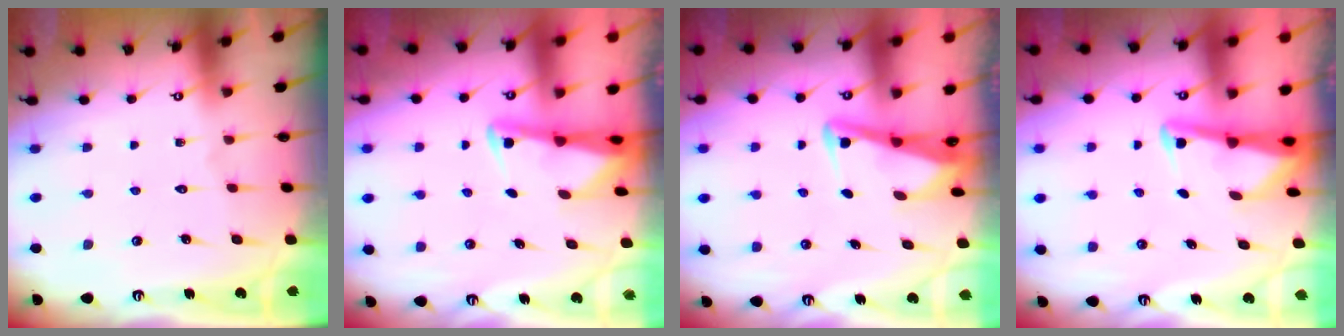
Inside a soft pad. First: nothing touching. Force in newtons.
{"total": 2.3, "press": 2.2, "slide": 0.3}
{"total": 3.5, "press": 3.4, "slide": 0.8}
{"total": 3.1, "press": 3.1, "slide": 0.4}